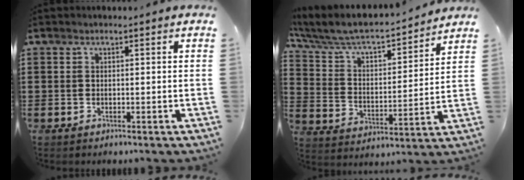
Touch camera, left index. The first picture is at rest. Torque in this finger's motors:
{"motor_torque": [1.64, -0.50, 0.34, 0.21]}